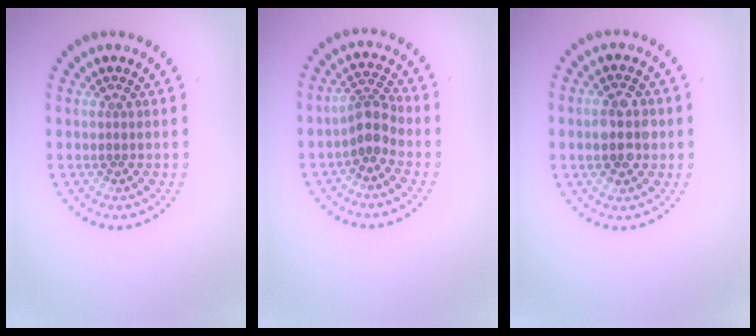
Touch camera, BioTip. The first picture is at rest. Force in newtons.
{"total": 2.7, "press": 2.1, "slide": 1.7}
{"total": 3.9, "press": 3.9, "slide": 0.2}